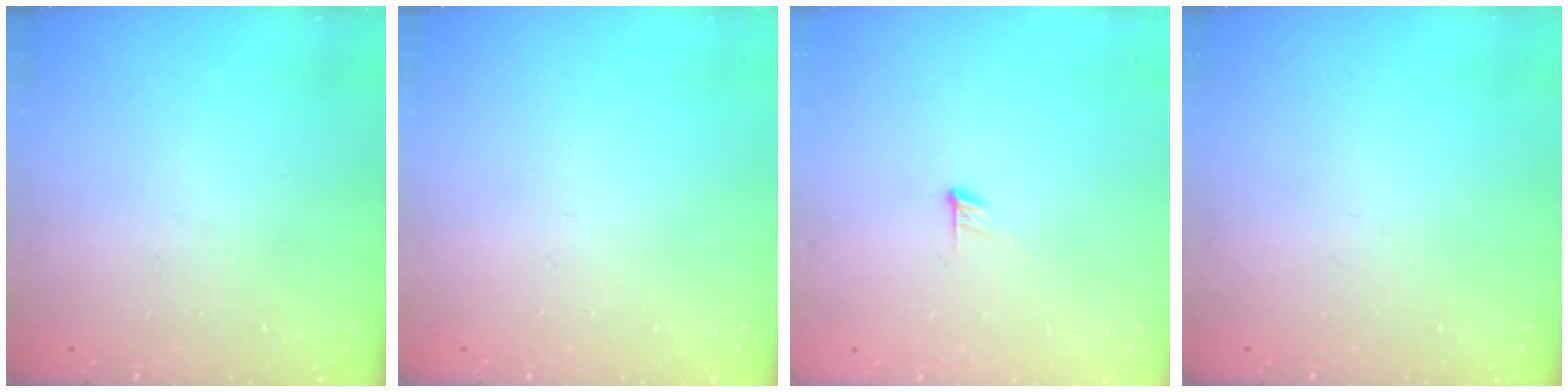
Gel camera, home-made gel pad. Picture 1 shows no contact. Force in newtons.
{"total": 0.0}
{"total": 4.0, "press": 4.0, "slide": 0.3}
{"total": 0.0}